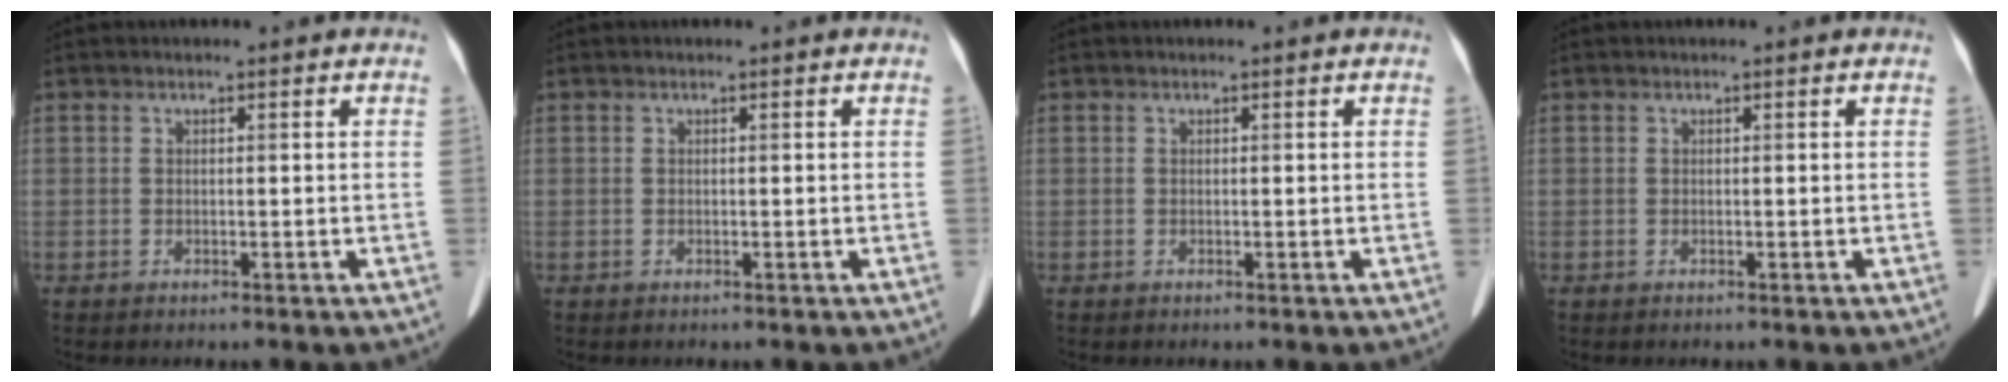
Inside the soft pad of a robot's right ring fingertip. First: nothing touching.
{"total": 0.0}
{"total": 0.0}
{"total": 0.0}